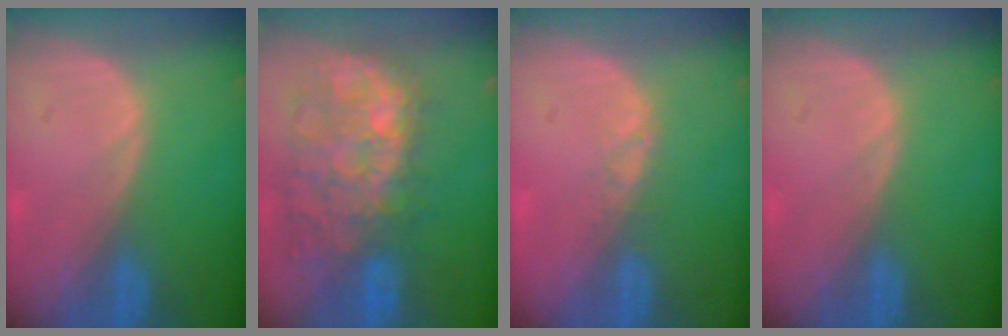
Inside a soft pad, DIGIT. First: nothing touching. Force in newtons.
{"total": 11.3, "press": 10.5, "slide": 4.1}
{"total": 1.3, "press": 1.0, "slide": 0.8}
{"total": 0.0}